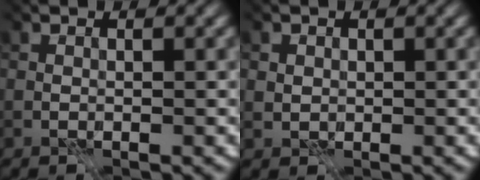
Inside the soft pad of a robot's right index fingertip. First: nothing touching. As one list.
[{"total": 1.4, "force": [0.5, 1.2, 0.4], "torque": [-0.016, -0.001, 0.012]}]